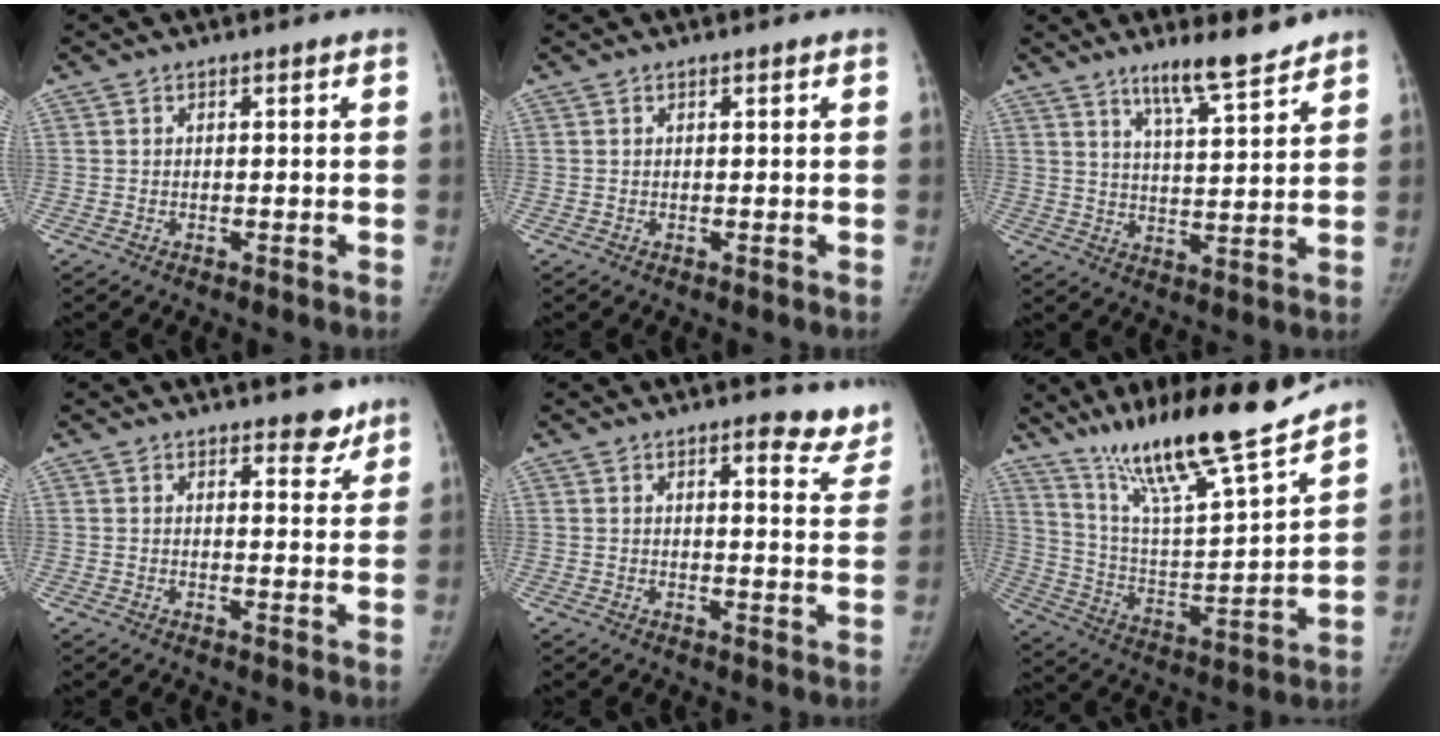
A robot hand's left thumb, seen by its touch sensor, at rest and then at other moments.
{"total": 0.0}
{"total": 9.6, "force": [7.6, 1.4, 5.8], "torque": [-0.083, -0.053, 0.129]}
{"total": 3.9, "force": [3.0, 1.9, 1.7], "torque": [0.010, -0.019, 0.039]}
{"total": 8.0, "force": [6.7, 2.8, 3.5], "torque": [-0.003, -0.038, 0.060]}
{"total": 22.2, "force": [17.5, 2.5, 13.4], "torque": [-0.204, -0.087, 0.308]}